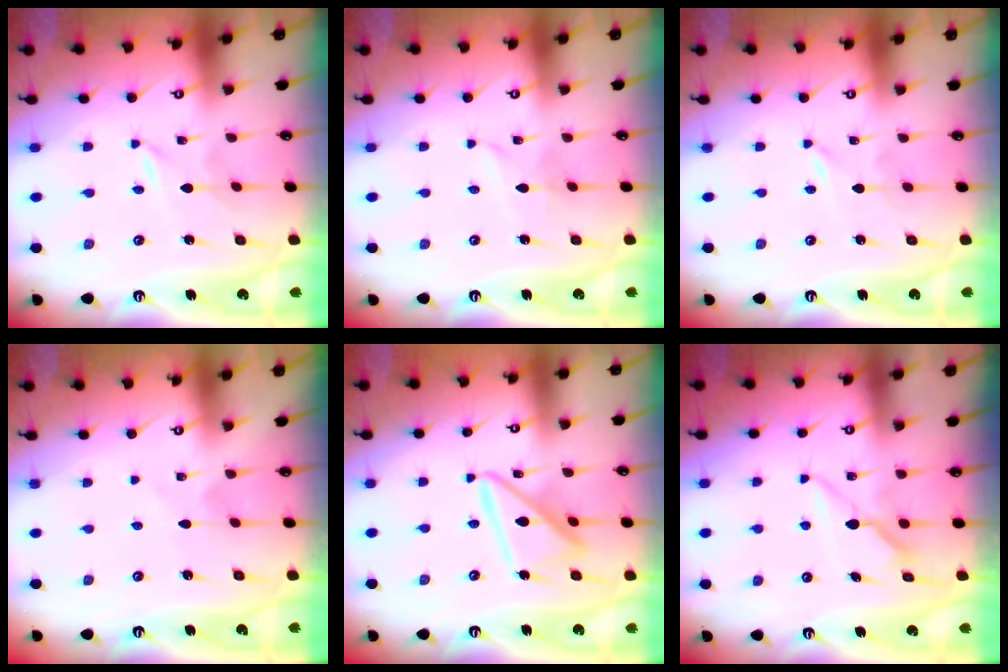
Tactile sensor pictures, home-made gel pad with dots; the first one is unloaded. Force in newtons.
{"total": 1.8, "press": 1.8, "slide": 0.2}
{"total": 0.0}
{"total": 2.8, "press": 2.8, "slide": 0.3}
{"total": 12.3, "press": 12.2, "slide": 1.0}
{"total": 8.4, "press": 8.4, "slide": 0.3}